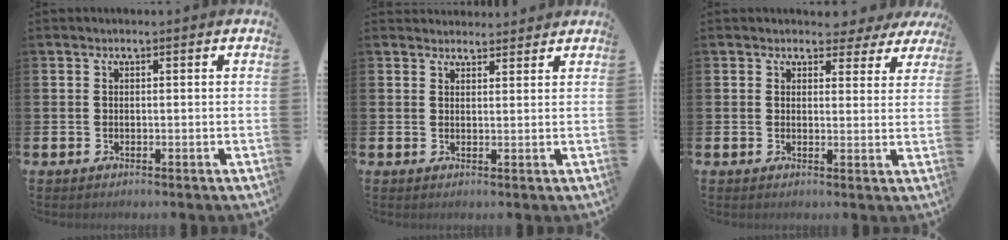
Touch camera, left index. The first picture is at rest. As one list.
[{"total": 2.4, "force": [2.3, 0.6, -0.2], "torque": [0.008, -0.011, 0.041]}, {"total": 3.1, "force": [2.7, 1.5, 0.4], "torque": [0.001, -0.015, 0.043]}]